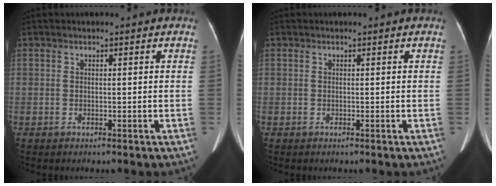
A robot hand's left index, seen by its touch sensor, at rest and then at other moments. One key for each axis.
{"total": 0.0}